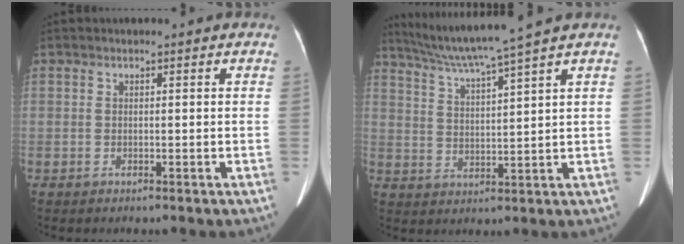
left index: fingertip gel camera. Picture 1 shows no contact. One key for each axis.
{"total": 9.7, "fx": 8.0, "fy": -2.5, "fz": 4.8, "tx": -0.087, "ty": 0.005, "tz": 0.143}